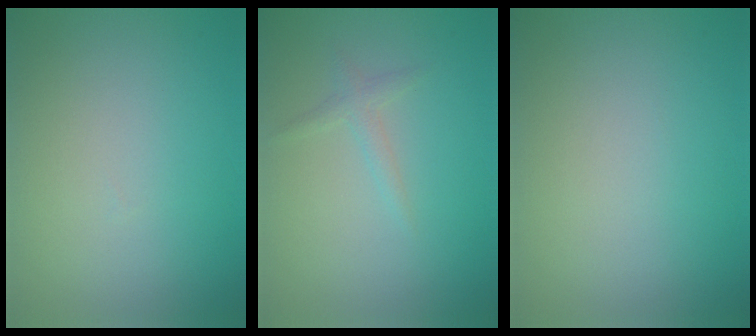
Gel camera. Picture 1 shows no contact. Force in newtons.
{"total": 1.1, "press": 1.1, "slide": 0.1}
{"total": 0.0}